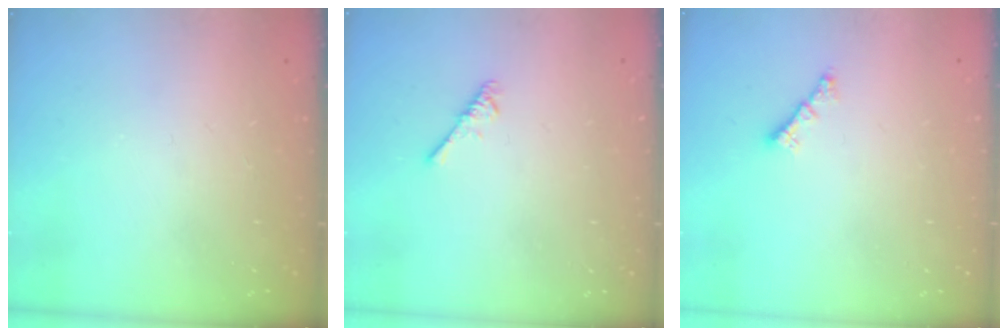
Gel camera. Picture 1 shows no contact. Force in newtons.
{"total": 2.6, "press": 2.5, "slide": 0.5}
{"total": 0.8, "press": 0.7, "slide": 0.4}